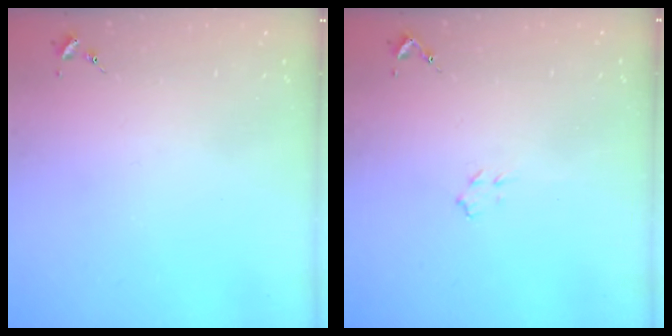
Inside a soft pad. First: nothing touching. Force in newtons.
{"total": 4.2, "press": 4.1, "slide": 0.6}